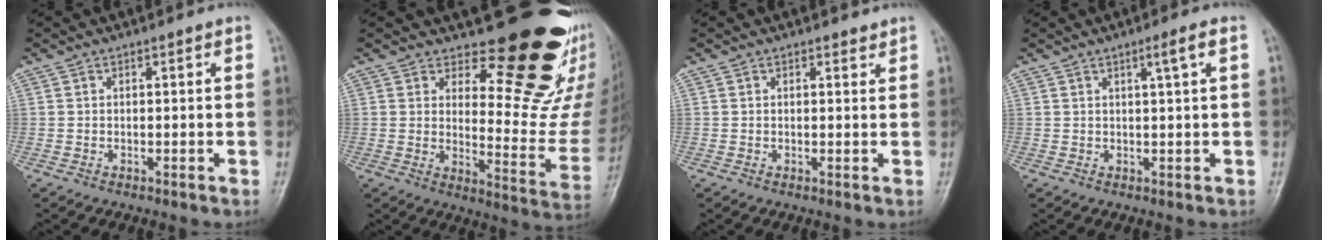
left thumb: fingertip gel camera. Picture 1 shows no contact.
{"total": 18.5, "force": [14.0, 6.9, 9.9], "torque": [-0.071, -0.138, 0.176]}
{"total": 1.4, "force": [1.1, 0.6, 0.5], "torque": [0.000, -0.007, 0.012]}
{"total": 2.8, "force": [1.2, -0.1, 2.6], "torque": [-0.045, -0.002, 0.021]}